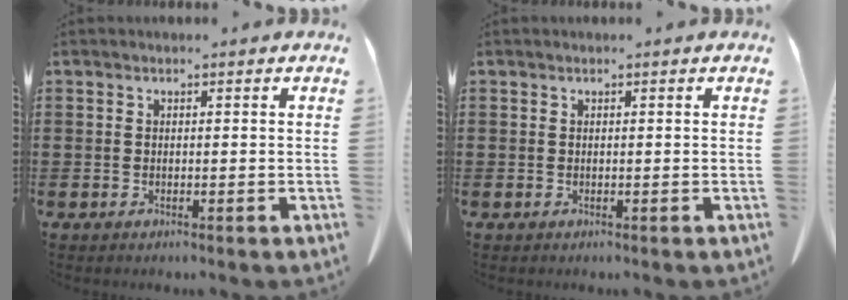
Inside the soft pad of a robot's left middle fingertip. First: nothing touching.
{"total": 0.0}